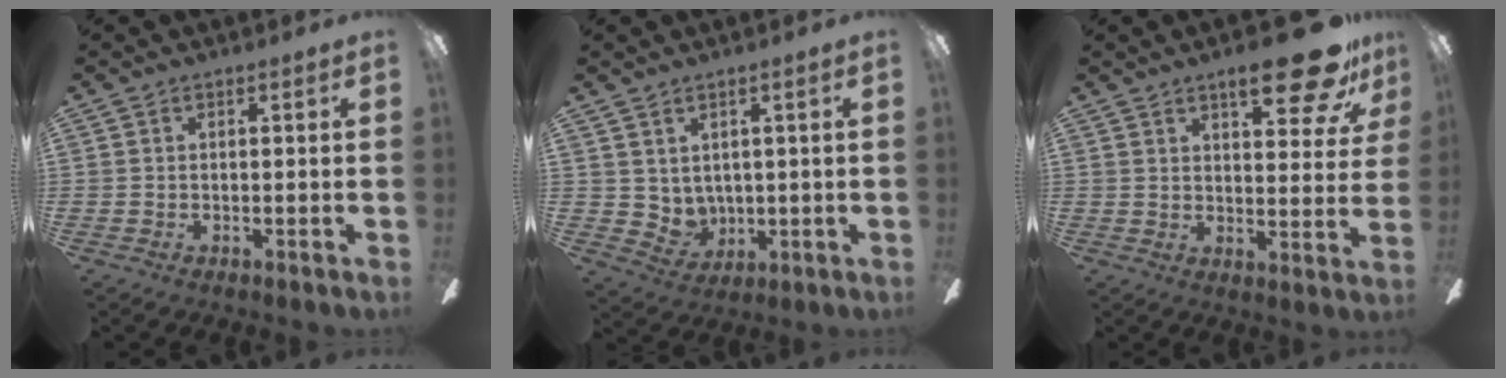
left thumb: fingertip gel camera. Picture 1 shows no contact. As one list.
[{"total": 4.7, "force": [3.4, 3.3, 0.4], "torque": [-0.017, -0.024, 0.068]}, {"total": 15.0, "force": [9.9, 3.8, 10.6], "torque": [-0.143, -0.054, 0.154]}]